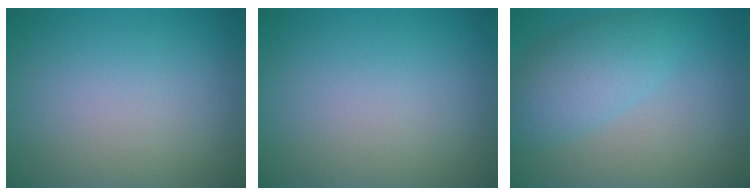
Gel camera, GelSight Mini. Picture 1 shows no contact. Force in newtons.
{"total": 0.0}
{"total": 4.8, "press": 4.8, "slide": 0.3}